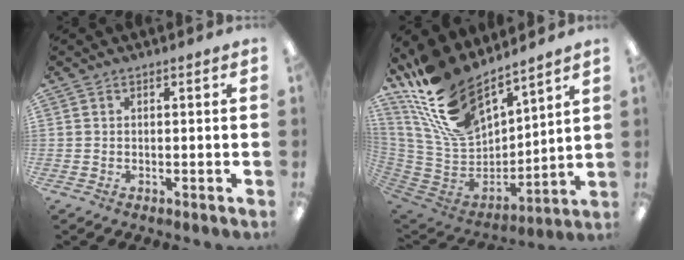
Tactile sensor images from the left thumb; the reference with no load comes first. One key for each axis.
{"total": 21.4, "fx": 15.8, "fy": 9.9, "fz": 10.4, "tx": -0.229, "ty": -0.093, "tz": 0.295}